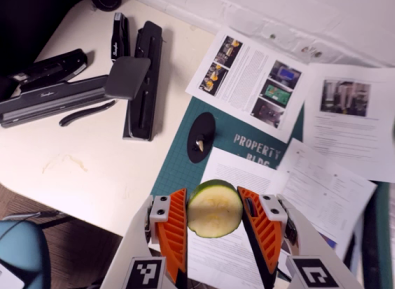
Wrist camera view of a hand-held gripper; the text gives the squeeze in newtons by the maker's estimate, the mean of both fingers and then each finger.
{"total": 9.6, "left": 9.9, "right": 9.3}